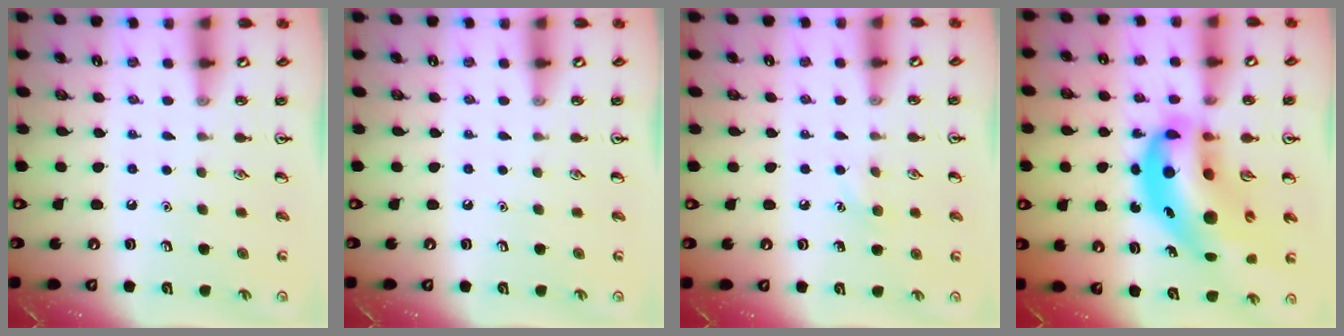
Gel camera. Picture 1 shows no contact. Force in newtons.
{"total": 0.0}
{"total": 5.9, "press": 5.7, "slide": 1.7}
{"total": 20.8, "press": 20.0, "slide": 5.8}